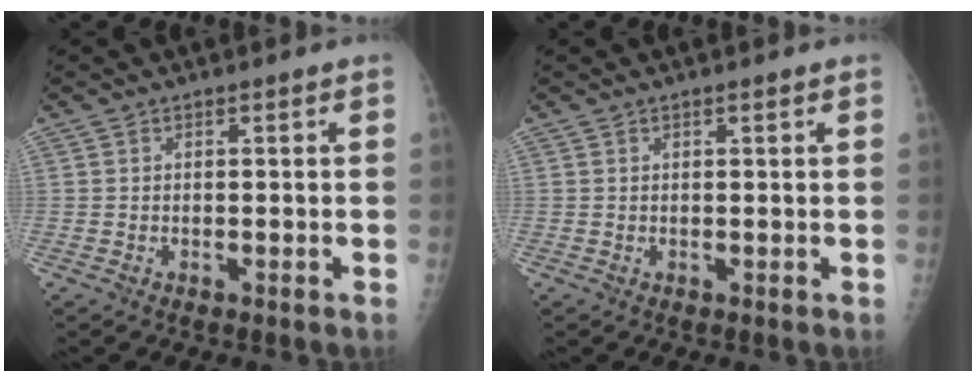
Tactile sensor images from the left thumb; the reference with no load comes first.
{"total": 0.5, "force": [0.3, 0.1, 0.4], "torque": [-0.005, 0.000, 0.005]}